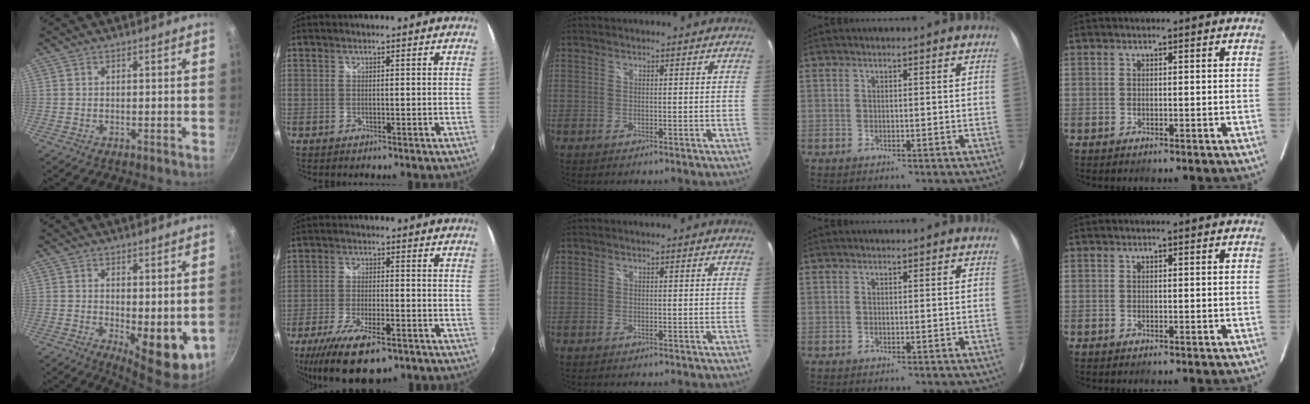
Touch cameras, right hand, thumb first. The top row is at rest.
{"thumb": {"total": 9.5, "force": [-0.6, 4.3, 8.4], "torque": [-0.095, -0.011, 0.006]}, "index": {"total": 14.5, "force": [-9.5, 4.6, 9.9], "torque": [-0.209, -0.044, -0.163]}}